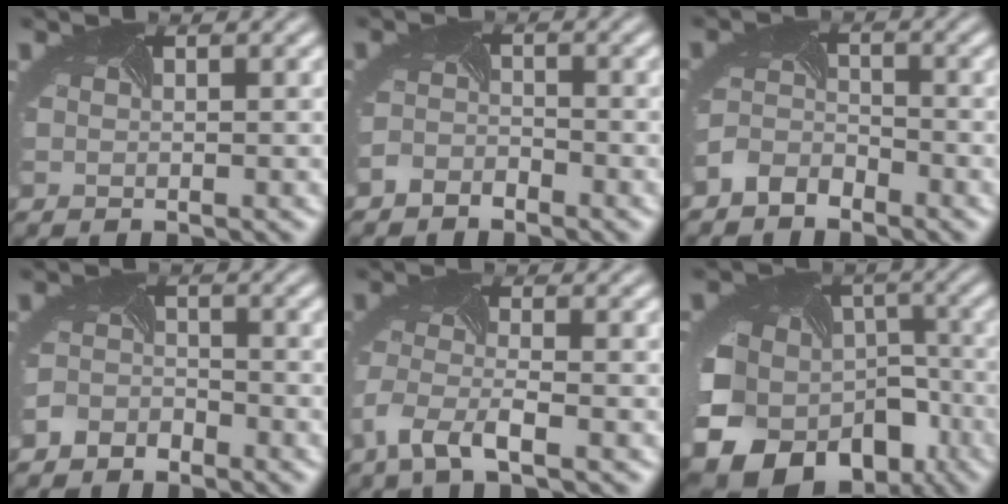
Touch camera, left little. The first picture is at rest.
{"total": 1.8, "force": [-1.7, 0.6, 0.1], "torque": [-0.008, -0.003, -0.037]}
{"total": 2.9, "force": [-2.6, 1.3, 0.3], "torque": [-0.013, 0.000, -0.058]}
{"total": 2.4, "force": [-2.1, 1.1, 0.0], "torque": [-0.005, -0.002, -0.048]}
{"total": 3.6, "force": [-2.3, 0.8, 2.7], "torque": [-0.067, -0.012, -0.053]}
{"total": 19.5, "force": [-8.6, 14.9, 9.2], "torque": [-0.190, -0.065, -0.124]}